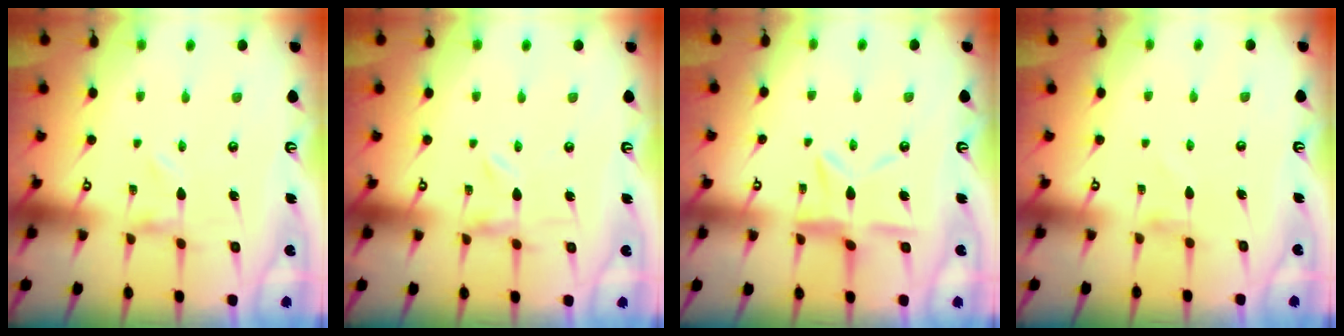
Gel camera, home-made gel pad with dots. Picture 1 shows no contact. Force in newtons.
{"total": 0.0}
{"total": 9.1, "press": 9.0, "slide": 0.8}
{"total": 0.0}